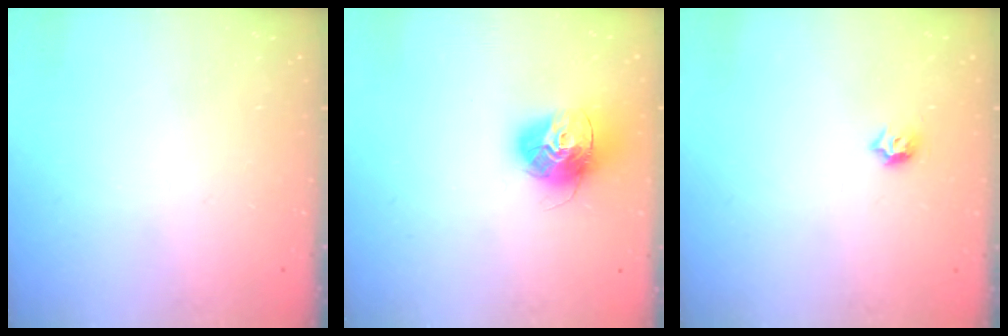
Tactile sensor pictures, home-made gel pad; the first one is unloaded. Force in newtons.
{"total": 14.5, "press": 14.4, "slide": 1.4}
{"total": 4.0, "press": 3.9, "slide": 0.8}